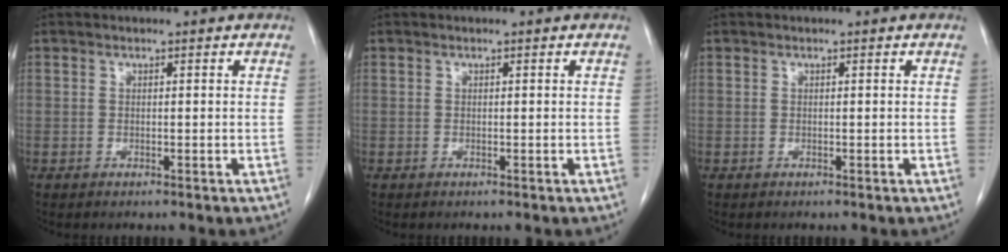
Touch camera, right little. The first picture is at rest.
{"total": 0.0}
{"total": 0.0}